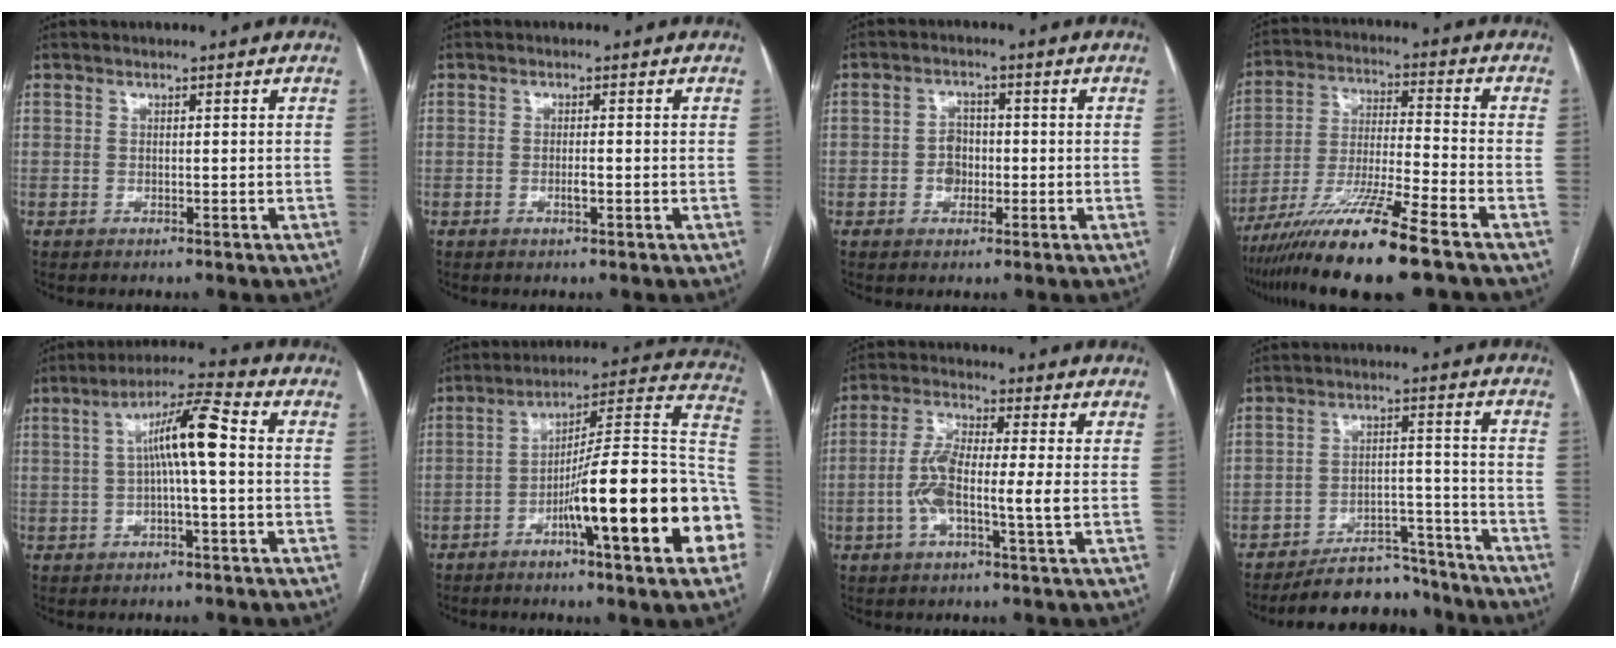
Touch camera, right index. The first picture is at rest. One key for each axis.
{"total": 1.5, "fx": -0.5, "fy": 0.3, "fz": 1.4, "tx": -0.027, "ty": 0.000, "tz": -0.008}
{"total": 3.5, "fx": -0.7, "fy": 2.8, "fz": 2.0, "tx": -0.029, "ty": 0.009, "tz": -0.012}
{"total": 14.9, "fx": -10.5, "fy": -0.6, "fz": 10.6, "tx": -0.213, "ty": -0.036, "tz": -0.191}
{"total": 8.7, "fx": 0.6, "fy": 0.7, "fz": 8.7, "tx": -0.154, "ty": 0.025, "tz": 0.006}
{"total": 22.4, "fx": -7.2, "fy": 1.6, "fz": 21.1, "tx": -0.234, "ty": 0.017, "tz": -0.107}
{"total": 8.2, "fx": -1.2, "fy": 0.8, "fz": 8.0, "tx": -0.168, "ty": 0.011, "tz": -0.031}
{"total": 11.0, "fx": -10.3, "fy": 3.6, "fz": 1.5, "tx": -0.001, "ty": 0.032, "tz": -0.157}